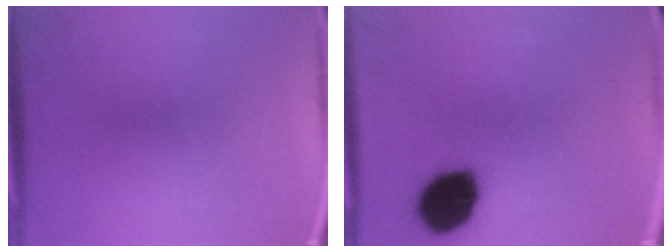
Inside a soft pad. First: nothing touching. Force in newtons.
{"total": 15.5}